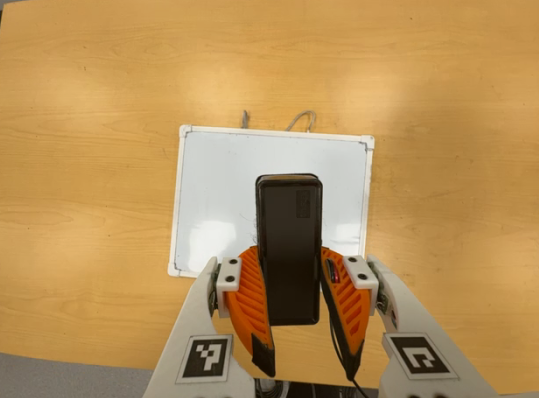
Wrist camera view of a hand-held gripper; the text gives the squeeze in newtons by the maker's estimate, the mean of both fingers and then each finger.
{"total": 6.4, "left": 5.5, "right": 7.2}